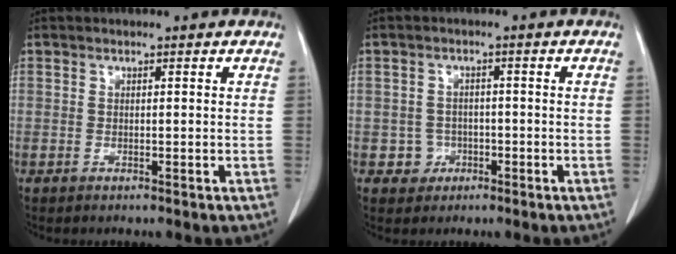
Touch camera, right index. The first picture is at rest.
{"total": 2.9, "force": [-1.0, 2.7, -0.1], "torque": [0.013, 0.012, -0.012]}